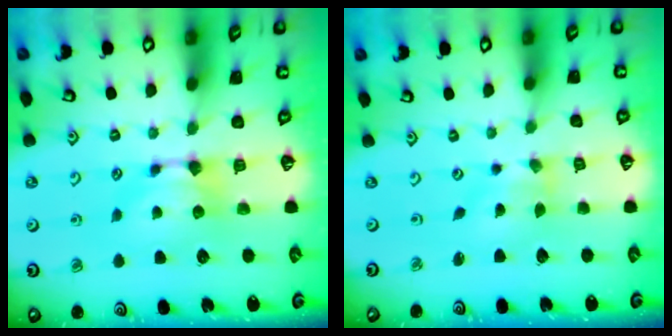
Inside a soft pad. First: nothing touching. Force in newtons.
{"total": 1.3, "press": 0.7, "slide": 1.1}